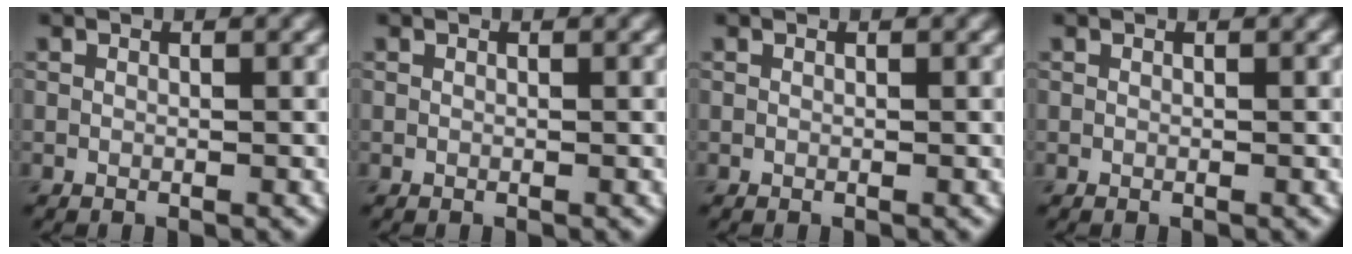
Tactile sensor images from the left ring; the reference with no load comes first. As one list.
[{"total": 0.0}, {"total": 0.0}, {"total": 0.0}]